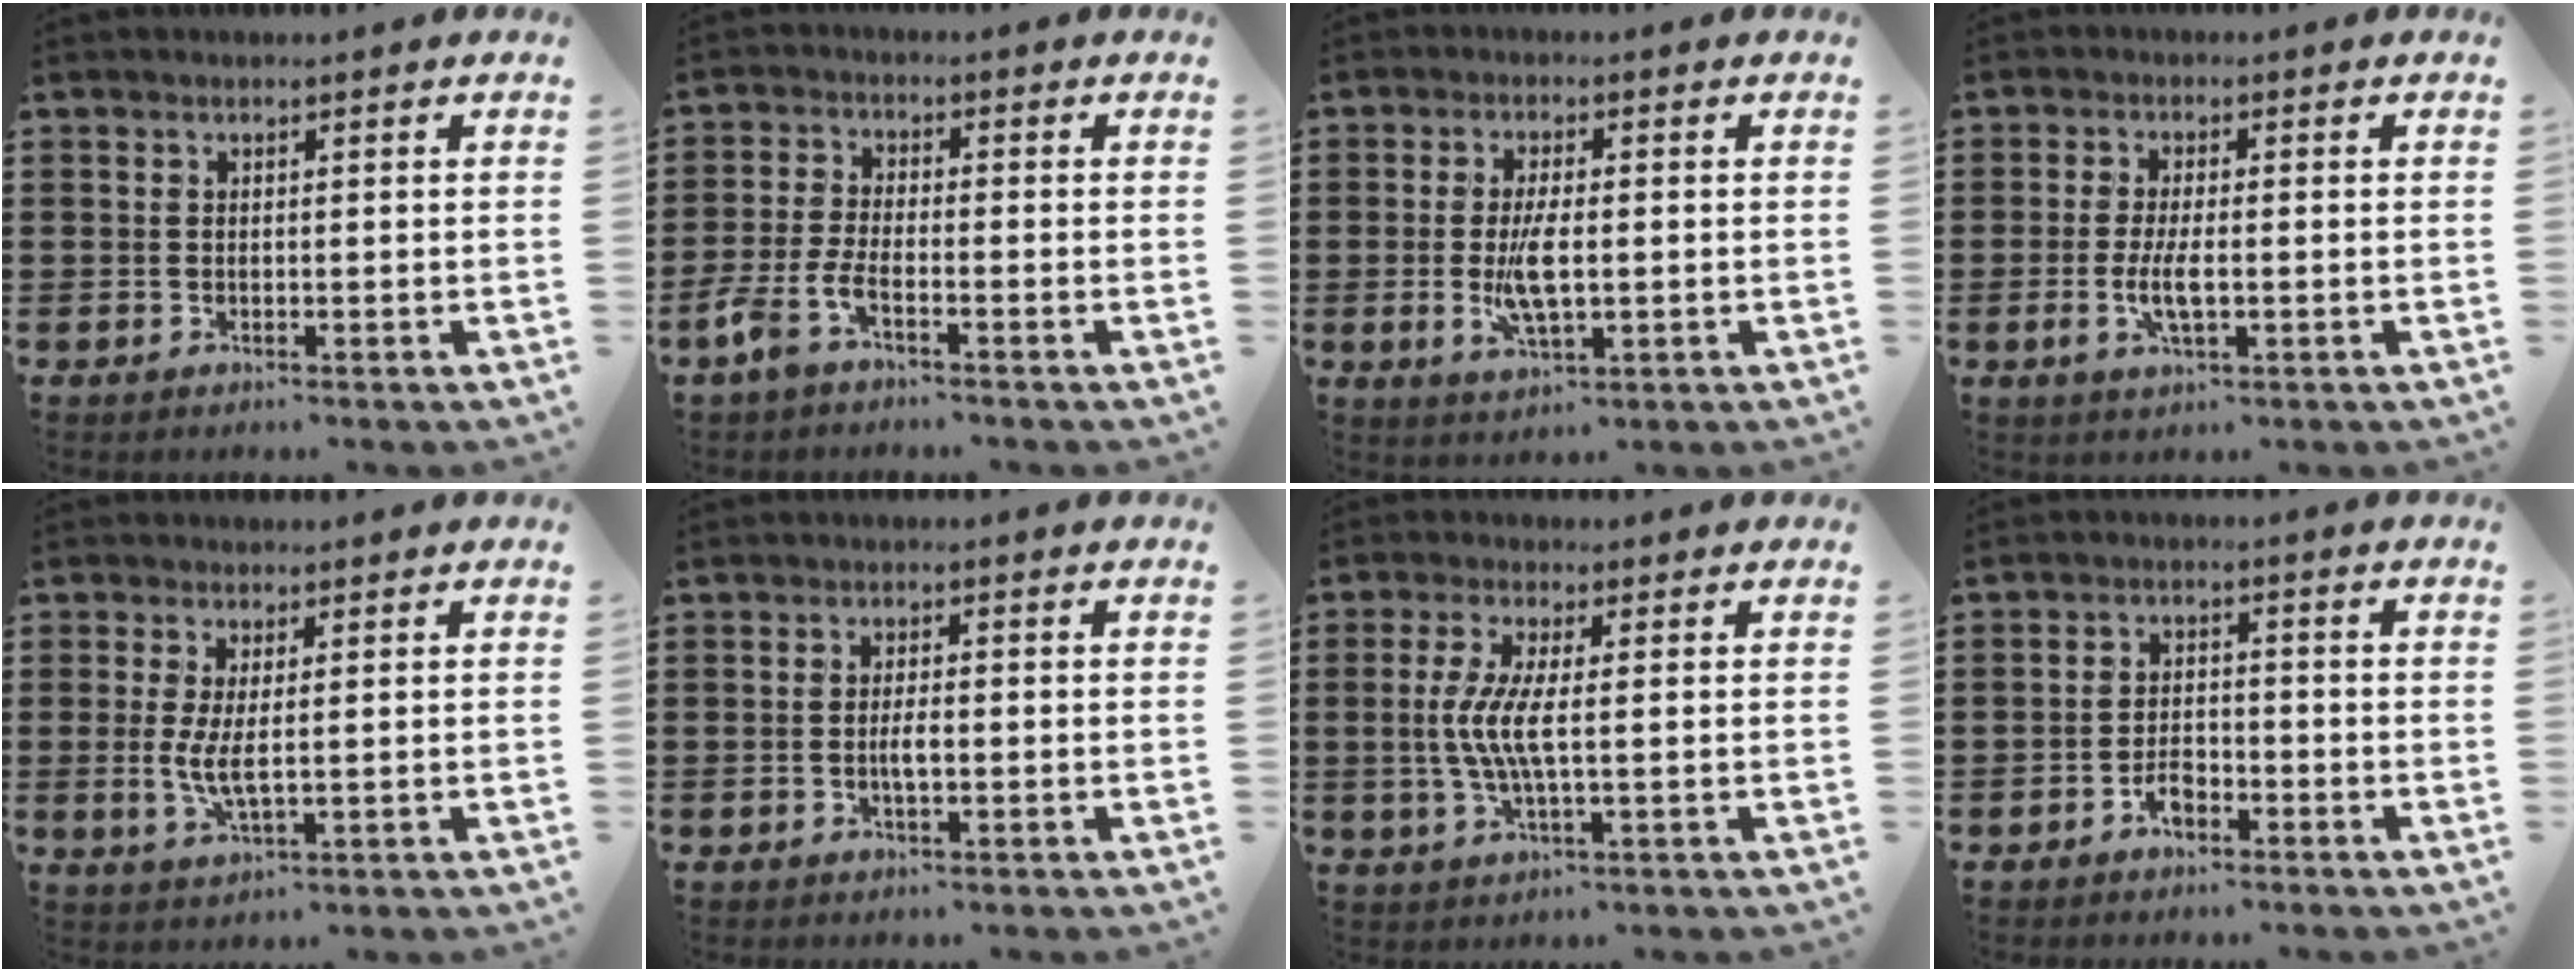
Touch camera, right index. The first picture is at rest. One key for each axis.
{"total": 4.2, "fx": -2.9, "fy": 0.8, "fz": 2.9, "tx": -0.078, "ty": -0.008, "tz": -0.059}
{"total": 6.5, "fx": -0.7, "fy": 2.3, "fz": 6.0, "tx": -0.126, "ty": -0.007, "tz": -0.015}
{"total": 4.6, "fx": -1.0, "fy": 1.4, "fz": 4.2, "tx": -0.093, "ty": -0.004, "tz": -0.024}
{"total": 4.2, "fx": 0.3, "fy": 1.2, "fz": 4.0, "tx": -0.082, "ty": -0.003, "tz": 0.003}
{"total": 2.4, "fx": -0.6, "fy": 0.7, "fz": 2.2, "tx": -0.050, "ty": 0.000, "tz": -0.014}
{"total": 5.6, "fx": -0.1, "fy": 0.8, "fz": 5.5, "tx": -0.122, "ty": -0.010, "tz": -0.012}
{"total": 3.1, "fx": -2.1, "fy": 1.4, "fz": 1.7, "tx": -0.032, "ty": 0.002, "tz": -0.041}